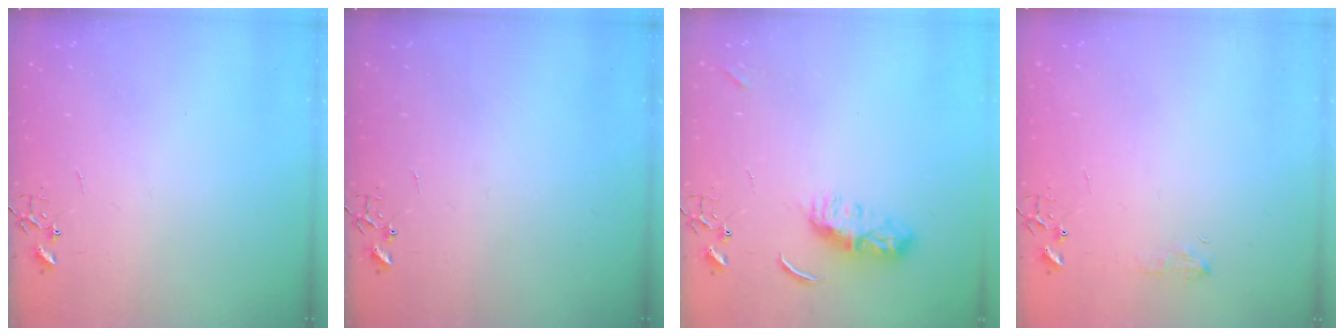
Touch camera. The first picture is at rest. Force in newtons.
{"total": 0.0}
{"total": 7.4, "press": 7.4, "slide": 0.5}
{"total": 6.0, "press": 6.0, "slide": 0.6}